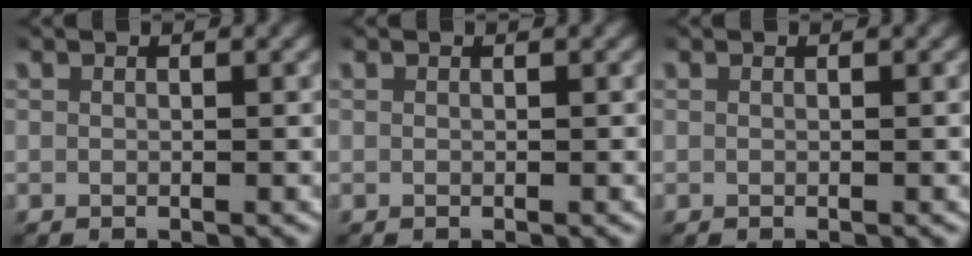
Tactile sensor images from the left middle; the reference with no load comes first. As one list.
[{"total": 0.0}, {"total": 0.0}]